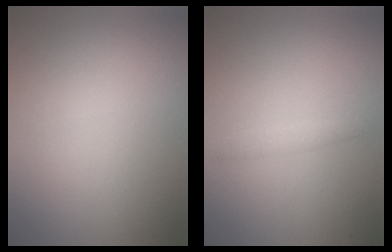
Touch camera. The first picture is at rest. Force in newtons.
{"total": 0.5, "press": 0.5, "slide": 0.1}